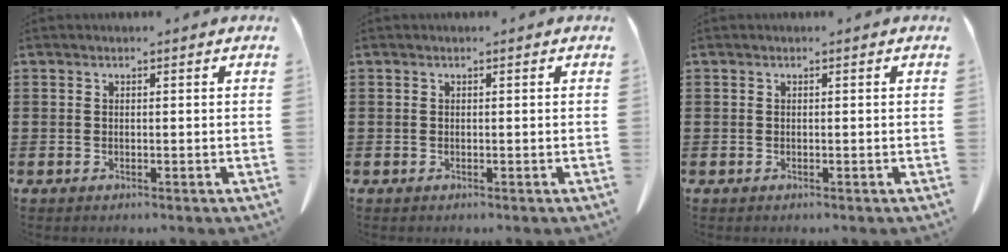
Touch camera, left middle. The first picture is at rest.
{"total": 0.0}
{"total": 0.0}